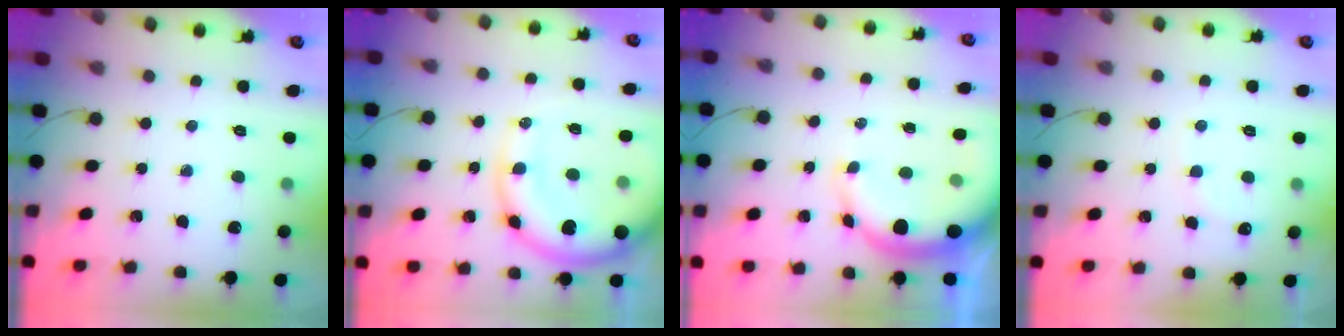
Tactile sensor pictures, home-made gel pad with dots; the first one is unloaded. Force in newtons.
{"total": 14.7, "press": 14.2, "slide": 3.7}
{"total": 11.8, "press": 11.5, "slide": 2.7}
{"total": 5.3, "press": 5.2, "slide": 1.0}